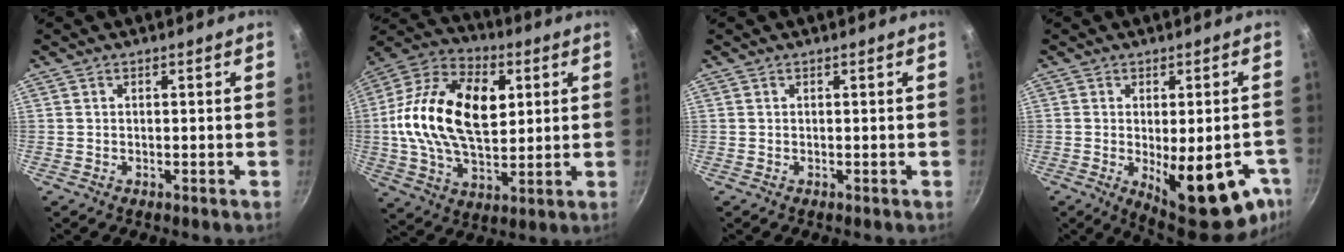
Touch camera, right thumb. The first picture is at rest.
{"total": 21.9, "force": [3.3, 13.3, 17.1], "torque": [-0.302, 0.011, 0.044]}
{"total": 0.0}
{"total": 18.7, "force": [-6.3, 7.4, 16.0], "torque": [-0.164, -0.012, -0.066]}